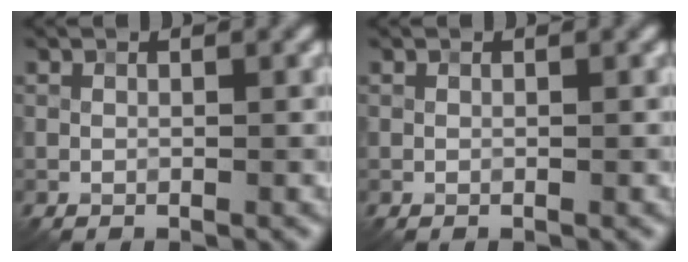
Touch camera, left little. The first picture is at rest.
{"total": 0.0}